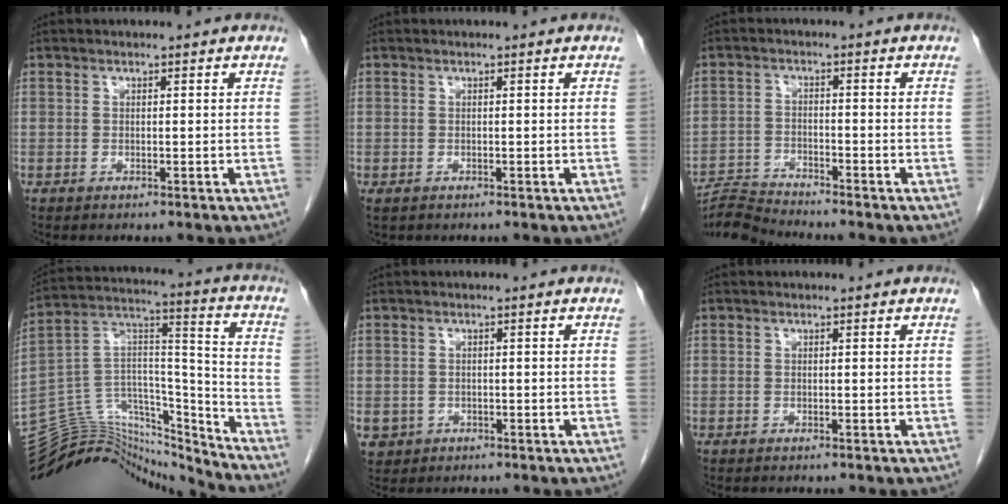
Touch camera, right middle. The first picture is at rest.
{"total": 0.6, "force": [-0.2, 0.4, 0.3], "torque": [-0.007, 0.000, 0.002]}
{"total": 5.3, "force": [-5.0, -1.8, -0.8], "torque": [0.006, -0.011, -0.094]}
{"total": 21.1, "force": [-20.3, 4.9, 2.7], "torque": [-0.058, 0.072, -0.329]}
{"total": 3.7, "force": [-1.6, 3.3, 0.7], "torque": [-0.014, 0.002, -0.020]}
{"total": 0.0}